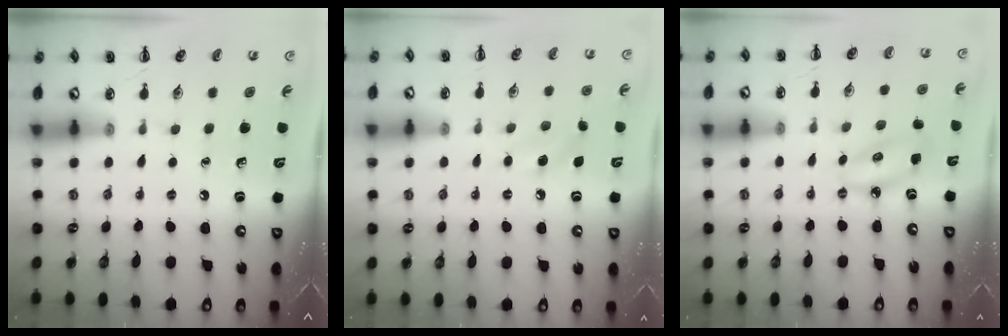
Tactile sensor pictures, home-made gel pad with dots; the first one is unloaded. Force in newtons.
{"total": 7.4, "press": 7.1, "slide": 2.0}
{"total": 6.0, "press": 5.9, "slide": 1.4}